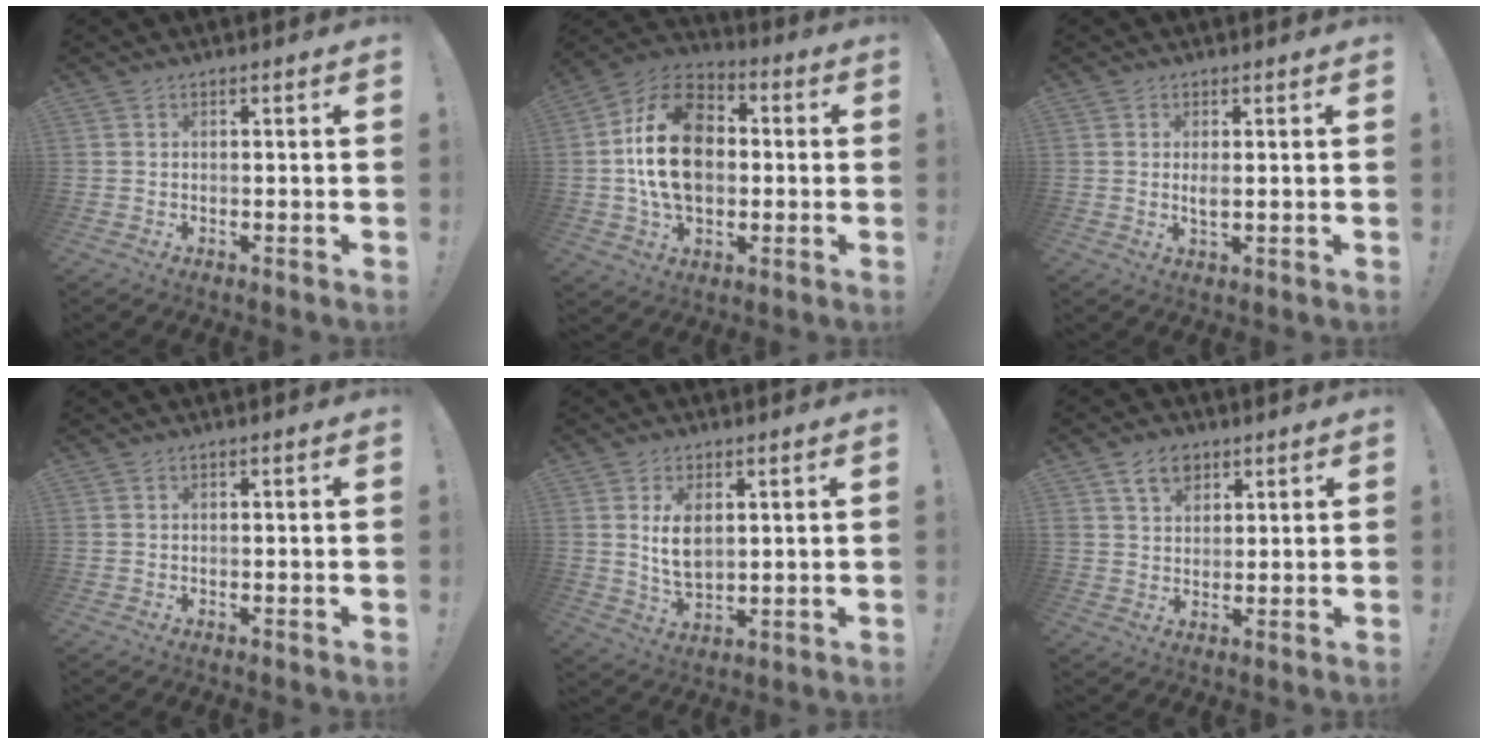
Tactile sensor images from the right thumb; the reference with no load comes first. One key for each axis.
{"total": 21.0, "fx": 1.0, "fy": 14.8, "fz": 14.9, "tx": -0.255, "ty": 0.016, "tz": 0.020}
{"total": 2.2, "fx": 0.3, "fy": 0.6, "fz": 2.1, "tx": -0.023, "ty": -0.007, "tz": 0.001}
{"total": 0.0}
{"total": 8.2, "fx": 2.6, "fy": 4.8, "fz": 6.2, "tx": -0.096, "ty": -0.014, "tz": 0.043}
{"total": 7.1, "fx": 4.2, "fy": 4.9, "fz": 3.0, "tx": -0.053, "ty": -0.010, "tz": 0.080}